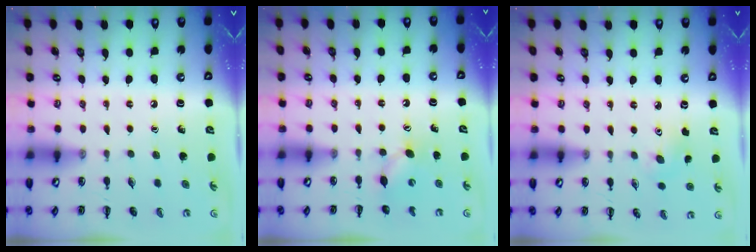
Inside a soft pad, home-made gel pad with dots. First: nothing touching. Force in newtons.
{"total": 4.8, "press": 4.7, "slide": 1.3}
{"total": 4.7, "press": 4.5, "slide": 1.3}